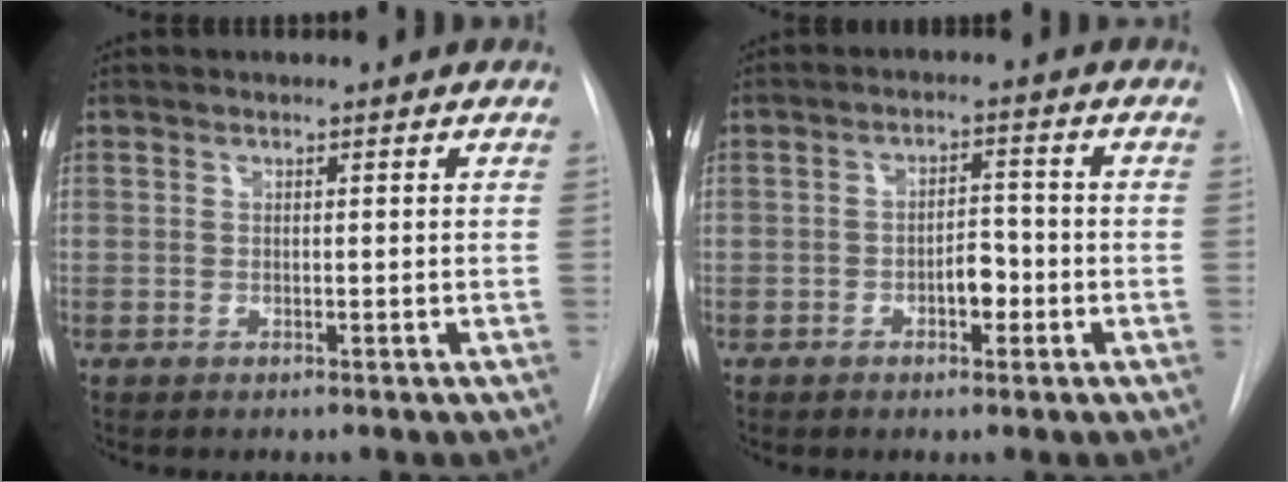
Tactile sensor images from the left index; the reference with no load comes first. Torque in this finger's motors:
{"motor_torque": [0.13, 0.07, 0.07, 0.03]}